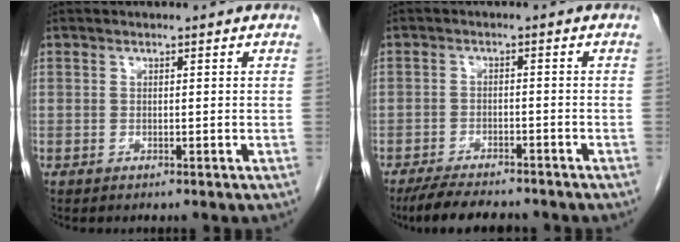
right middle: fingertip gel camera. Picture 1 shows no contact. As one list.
[{"total": 8.1, "force": [-7.1, 1.8, 3.4], "torque": [-0.057, -0.016, -0.112]}]